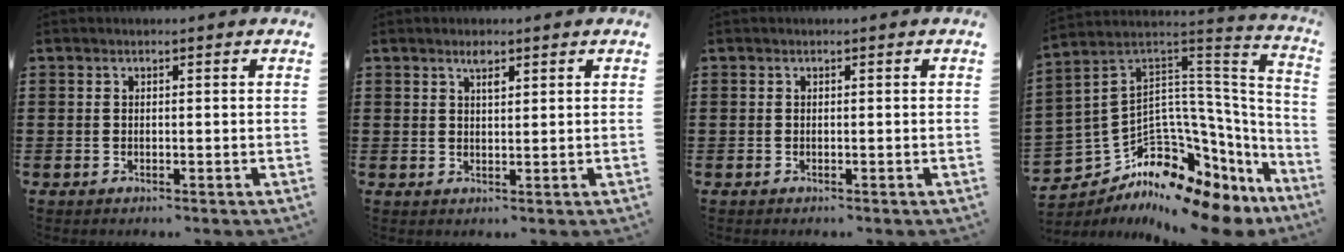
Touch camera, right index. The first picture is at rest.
{"total": 2.1, "force": [1.4, 0.5, 1.4], "torque": [-0.024, -0.001, 0.022]}
{"total": 0.0}
{"total": 7.2, "force": [-4.0, 4.8, 3.5], "torque": [-0.107, -0.037, -0.081]}